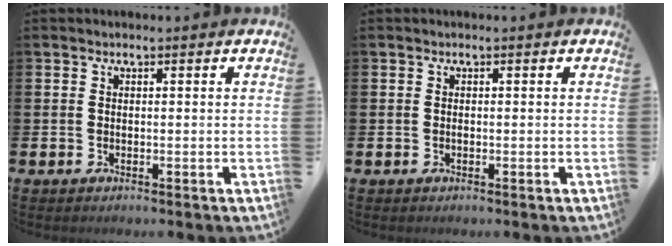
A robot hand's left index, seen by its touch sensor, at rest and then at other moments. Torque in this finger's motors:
{"motor_torque": [0.05, 0.02, 0.00, 0.00]}